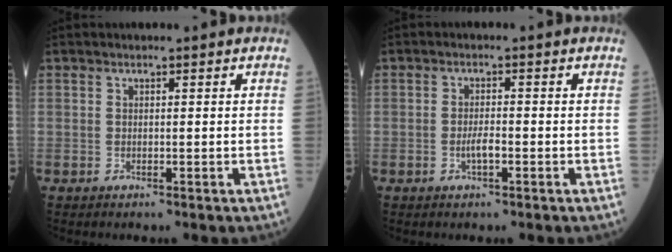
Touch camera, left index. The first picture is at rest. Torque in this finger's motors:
{"motor_torque": [0.48, 0.28, 0.03, 0.02]}